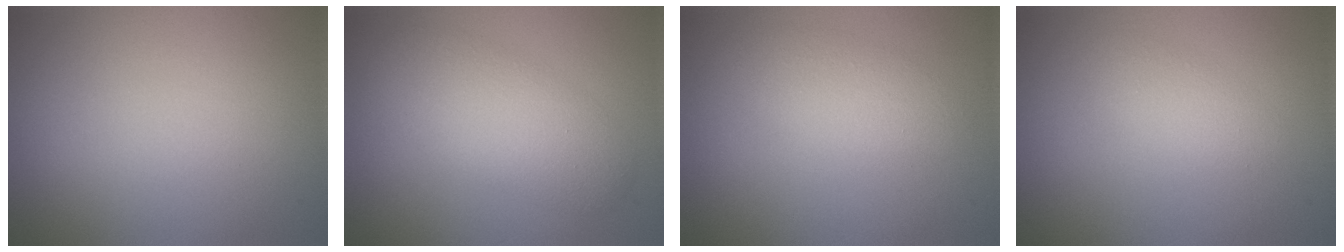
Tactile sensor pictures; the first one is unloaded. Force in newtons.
{"total": 4.7, "press": 4.7, "slide": 0.3}
{"total": 2.4, "press": 2.4, "slide": 0.1}
{"total": 1.5, "press": 1.5, "slide": 0.0}